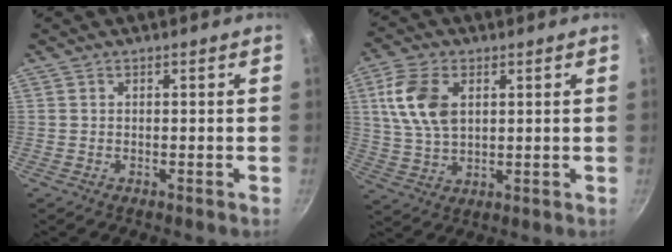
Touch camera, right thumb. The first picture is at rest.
{"total": 10.8, "force": [3.0, 6.6, 8.0], "torque": [-0.148, -0.004, 0.060]}